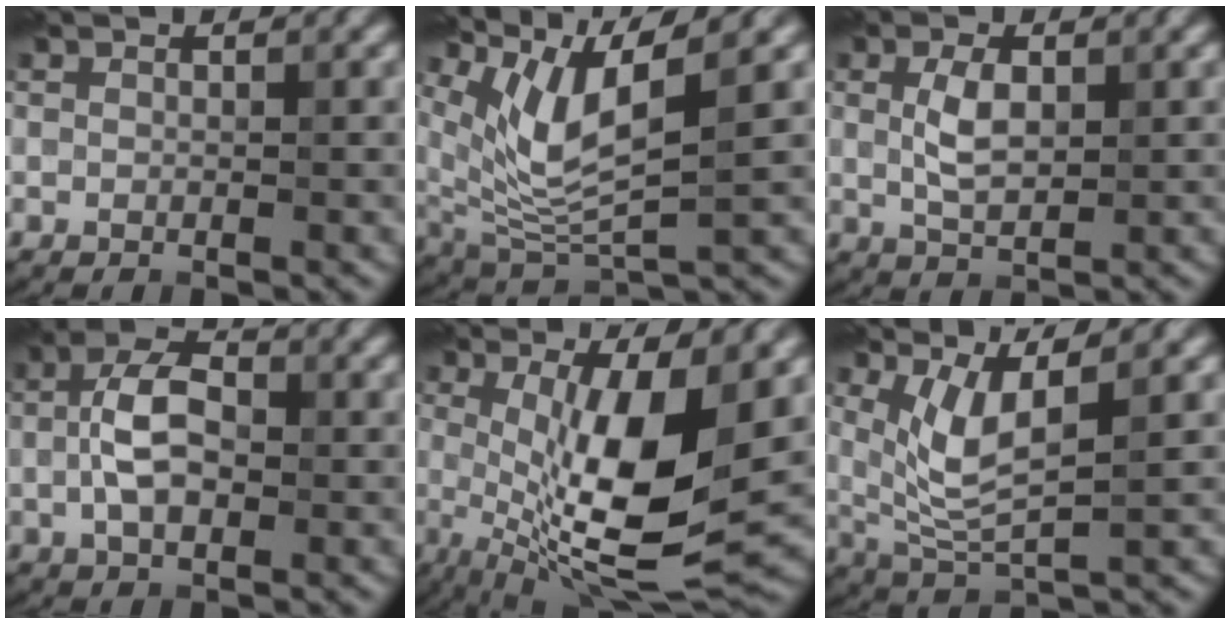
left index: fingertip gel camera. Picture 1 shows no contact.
{"total": 7.3, "force": [3.4, 1.9, 6.1], "torque": [-0.135, -0.007, 0.072]}
{"total": 3.3, "force": [0.7, 1.7, 2.8], "torque": [-0.064, 0.003, 0.016]}
{"total": 5.2, "force": [-0.2, 2.9, 4.3], "torque": [-0.083, 0.010, -0.012]}
{"total": 11.4, "force": [0.5, 3.1, 10.9], "torque": [-0.184, -0.014, 0.014]}
{"total": 4.8, "force": [1.7, 1.4, 4.3], "torque": [-0.098, -0.010, 0.042]}